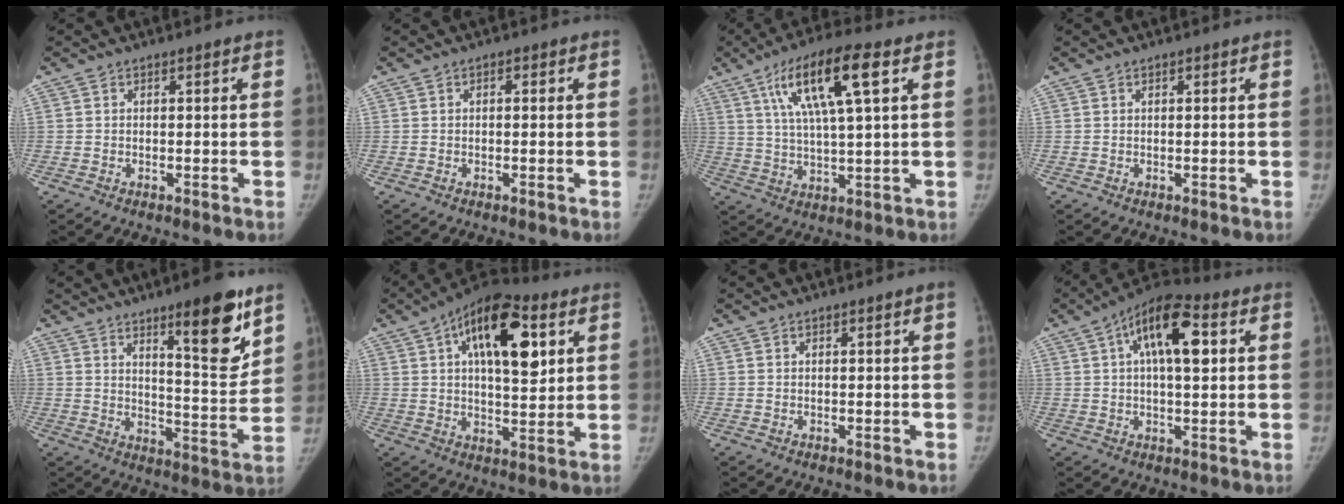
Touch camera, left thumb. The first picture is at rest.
{"total": 1.0, "force": [0.2, 0.6, 0.8], "torque": [-0.009, 0.002, -0.001]}
{"total": 15.1, "force": [6.1, 3.2, 13.4], "torque": [-0.248, -0.002, 0.106]}
{"total": 0.8, "force": [0.3, 0.3, 0.7], "torque": [-0.011, 0.002, 0.004]}
{"total": 14.3, "force": [8.6, 3.4, 10.9], "torque": [-0.126, -0.064, 0.131]}
{"total": 19.0, "force": [6.9, 8.7, 15.5], "torque": [-0.212, -0.005, 0.100]}
{"total": 0.7, "force": [0.2, -0.1, 0.7], "torque": [-0.016, 0.005, 0.005]}
{"total": 14.1, "force": [4.3, 5.8, 12.2], "torque": [-0.186, 0.019, 0.059]}